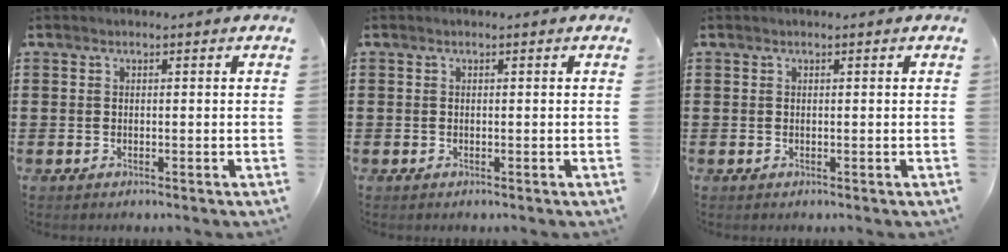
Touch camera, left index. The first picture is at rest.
{"total": 0.0}
{"total": 0.0}